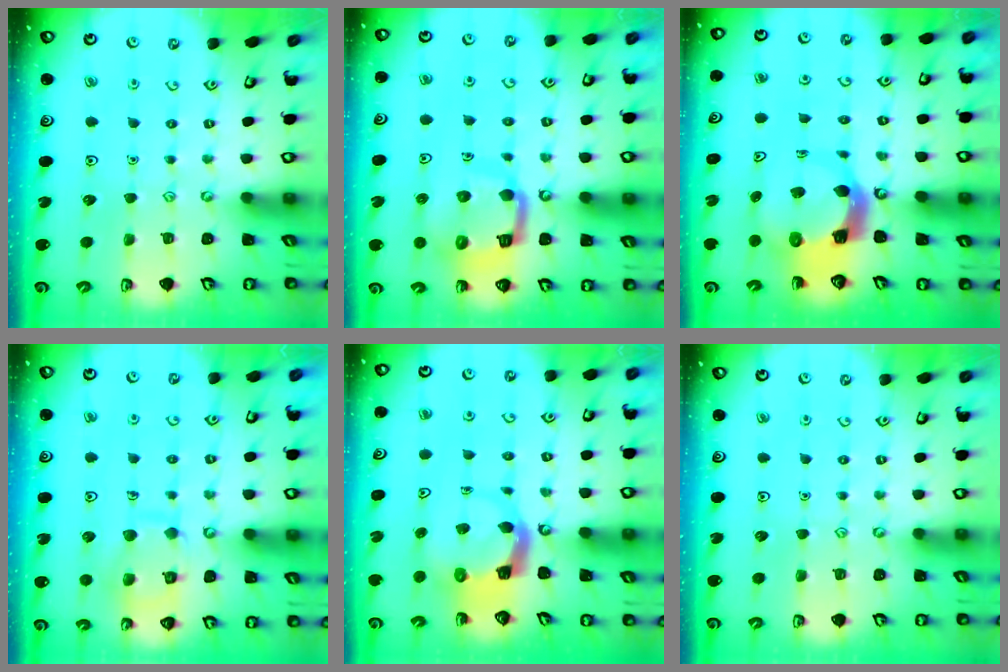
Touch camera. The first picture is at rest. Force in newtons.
{"total": 12.9, "press": 12.8, "slide": 1.4}
{"total": 6.3, "press": 6.3, "slide": 0.6}
{"total": 11.7, "press": 11.6, "slide": 0.9}
{"total": 4.8, "press": 4.7, "slide": 0.8}
{"total": 0.0}